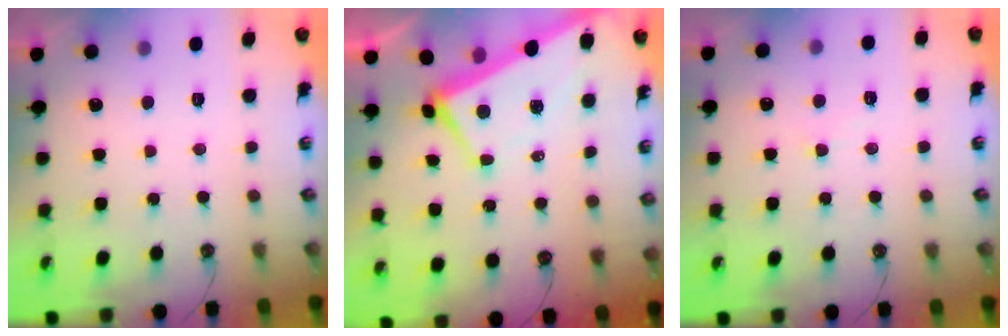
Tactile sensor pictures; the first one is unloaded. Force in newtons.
{"total": 1.9, "press": 1.7, "slide": 0.8}
{"total": 0.8, "press": 0.4, "slide": 0.6}